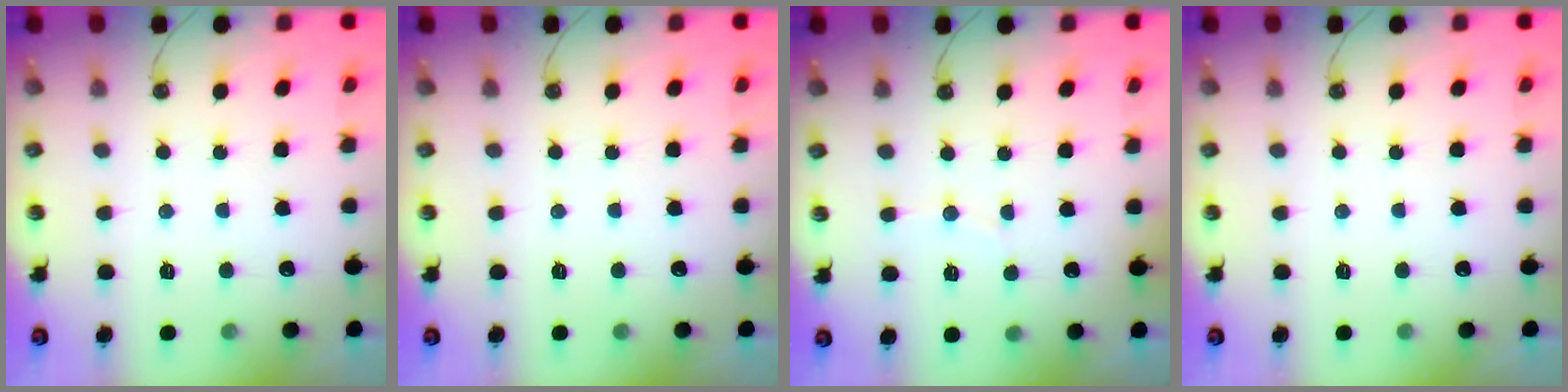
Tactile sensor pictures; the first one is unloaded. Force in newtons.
{"total": 0.0}
{"total": 4.5, "press": 4.2, "slide": 1.6}
{"total": 0.0}